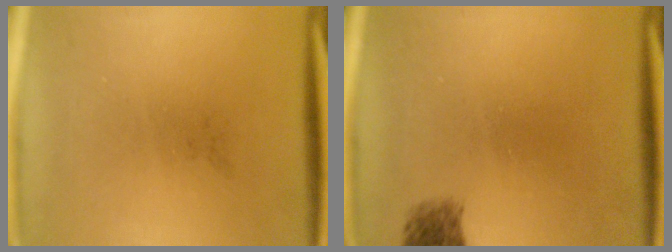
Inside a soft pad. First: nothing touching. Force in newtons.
{"total": 1.9}